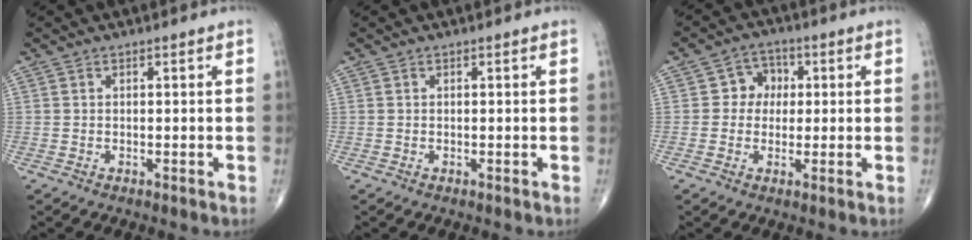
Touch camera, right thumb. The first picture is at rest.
{"total": 0.0}
{"total": 5.3, "force": [0.6, 4.8, 2.2], "torque": [0.003, 0.011, -0.002]}